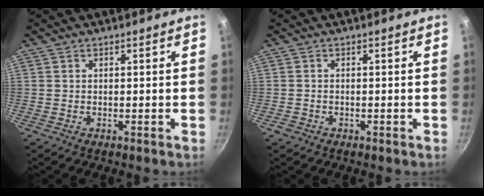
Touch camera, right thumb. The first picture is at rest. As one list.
[{"total": 1.1, "force": [-0.7, 0.8, 0.3], "torque": [-0.011, 0.005, -0.009]}]